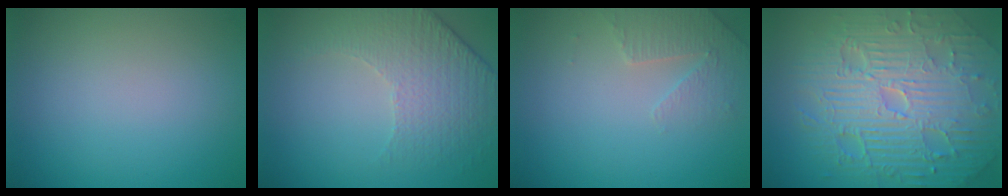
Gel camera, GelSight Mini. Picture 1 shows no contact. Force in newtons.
{"total": 4.7, "press": 3.4, "slide": 3.2}
{"total": 2.3, "press": 2.2, "slide": 0.6}
{"total": 11.6, "press": 7.5, "slide": 8.9}